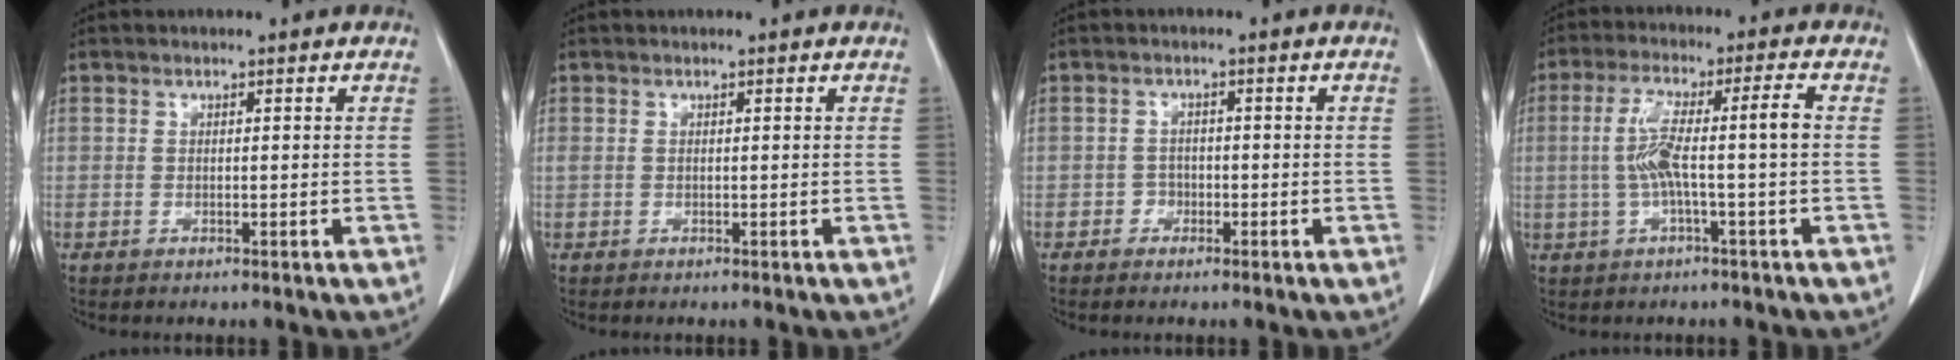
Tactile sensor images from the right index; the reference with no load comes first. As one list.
[{"total": 0.0}, {"total": 1.5, "force": [-0.9, 1.2, 0.3], "torque": [0.003, 0.007, -0.018]}, {"total": 7.7, "force": [-0.5, 0.2, 7.7], "torque": [-0.155, 0.027, -0.007]}]